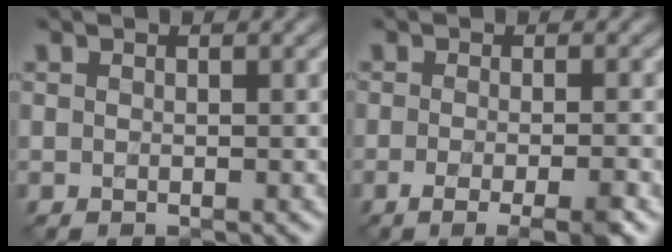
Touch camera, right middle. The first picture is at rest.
{"total": 4.3, "force": [-2.0, 1.0, 3.7], "torque": [-0.055, -0.013, -0.032]}